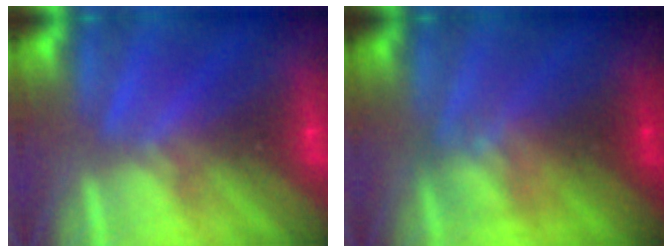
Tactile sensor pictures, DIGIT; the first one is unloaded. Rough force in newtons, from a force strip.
{"total": 2.4}